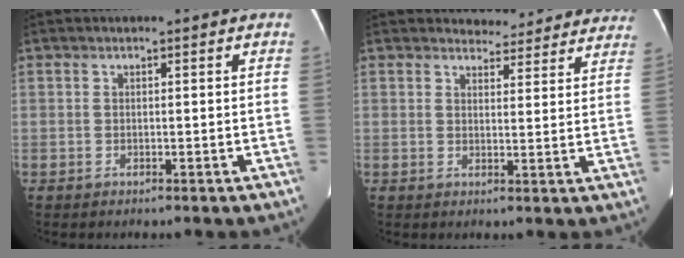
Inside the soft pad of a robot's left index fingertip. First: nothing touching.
{"total": 11.6, "force": [11.1, 3.4, 0.7], "torque": [0.029, -0.011, 0.104]}